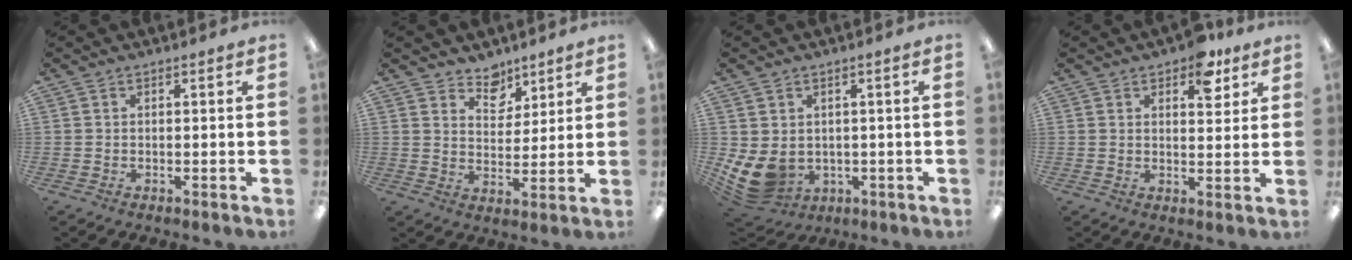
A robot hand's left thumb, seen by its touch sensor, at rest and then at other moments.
{"total": 6.8, "force": [5.6, 3.9, 0.8], "torque": [-0.010, -0.037, 0.103]}
{"total": 7.8, "force": [-1.1, 6.4, 4.3], "torque": [-0.108, -0.006, -0.013]}
{"total": 7.7, "force": [4.9, 3.8, 4.5], "torque": [-0.044, -0.020, 0.079]}